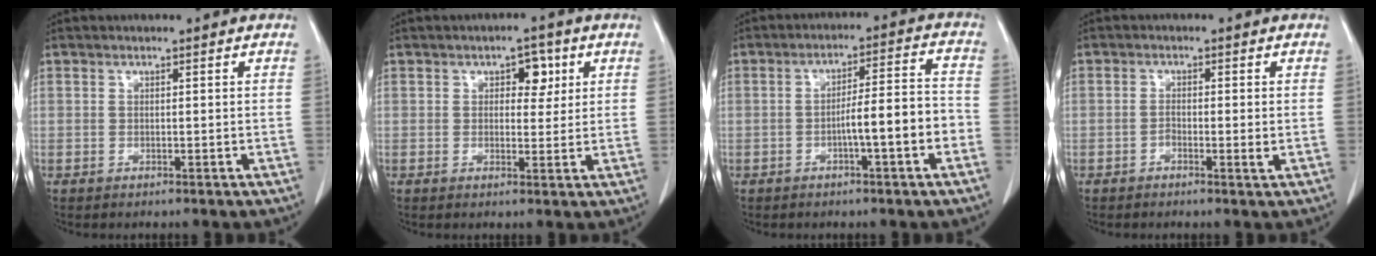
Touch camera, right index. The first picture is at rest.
{"total": 3.8, "force": [1.5, 2.2, 2.7], "torque": [-0.030, 0.007, 0.020]}
{"total": 8.1, "force": [-2.7, 0.5, 7.6], "torque": [-0.119, 0.022, -0.041]}
{"total": 2.0, "force": [-0.6, 0.4, 1.9], "torque": [-0.032, 0.000, -0.011]}